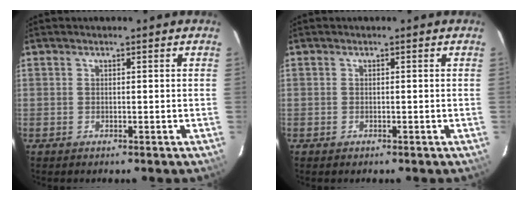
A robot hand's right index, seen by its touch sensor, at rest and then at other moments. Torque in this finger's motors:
{"motor_torque": [0.09, 0.01, 0.01, 0.00]}